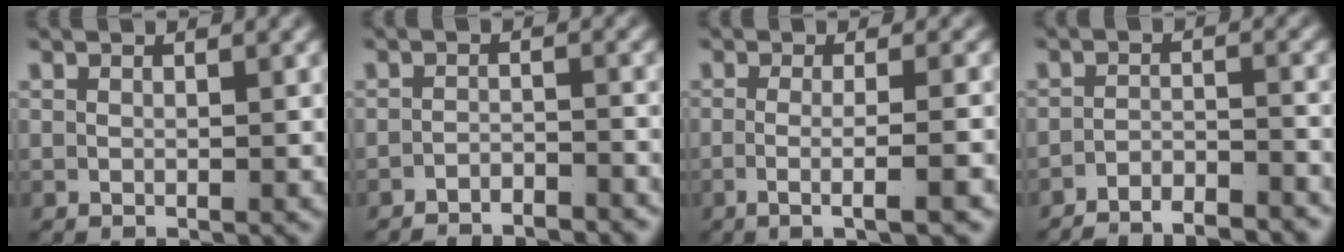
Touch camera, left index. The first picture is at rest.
{"total": 3.3, "force": [-3.3, 0.2, 0.1], "torque": [0.005, -0.014, -0.053]}
{"total": 3.9, "force": [-2.1, -0.2, 3.3], "torque": [-0.064, -0.014, -0.029]}
{"total": 5.4, "force": [-5.2, 0.8, 1.0], "torque": [-0.007, -0.019, -0.084]}